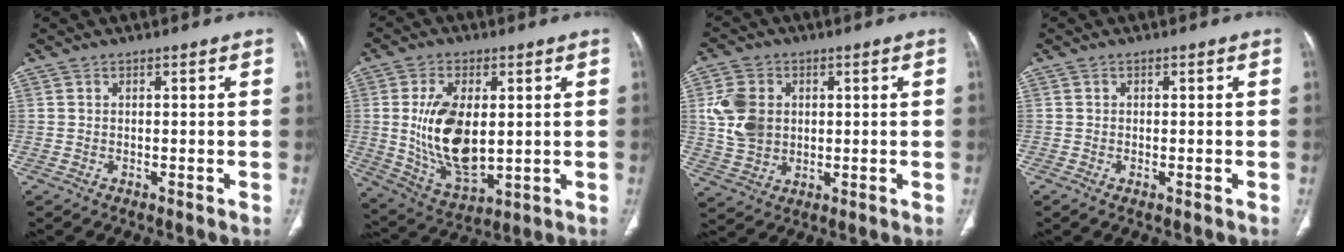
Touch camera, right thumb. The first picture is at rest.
{"total": 15.1, "force": [1.2, 8.1, 12.7], "torque": [-0.228, -0.019, 0.036]}
{"total": 9.6, "force": [1.6, 7.6, 5.6], "torque": [-0.096, -0.003, 0.035]}
{"total": 0.8, "force": [-0.4, 0.3, 0.6], "torque": [-0.014, -0.002, -0.006]}